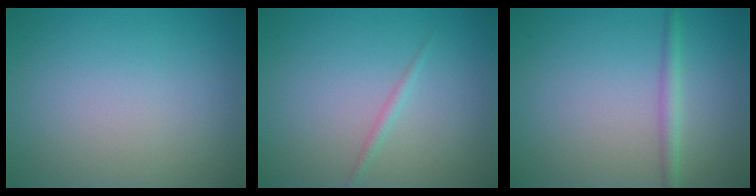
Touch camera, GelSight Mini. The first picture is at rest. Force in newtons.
{"total": 0.8, "press": 0.8, "slide": 0.1}
{"total": 1.7, "press": 1.7, "slide": 0.1}